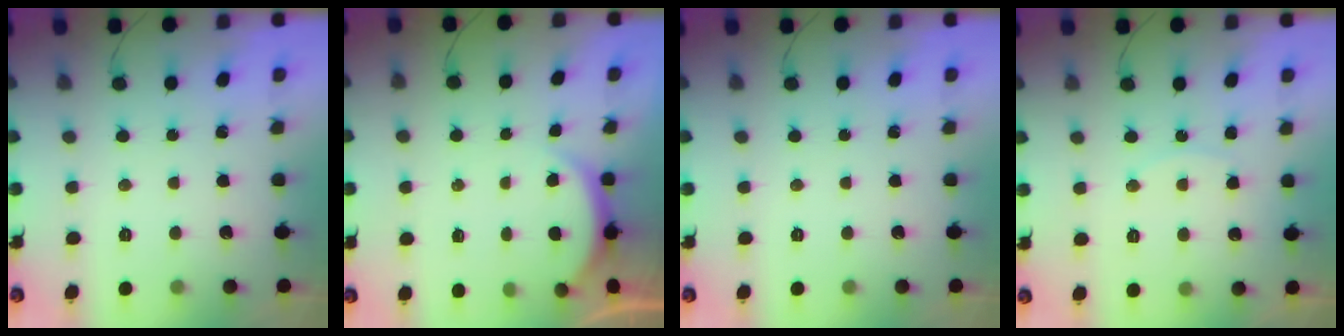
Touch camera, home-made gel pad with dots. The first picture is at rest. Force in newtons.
{"total": 2.9, "press": 2.2, "slide": 1.8}
{"total": 0.0}
{"total": 8.4, "press": 8.3, "slide": 0.8}